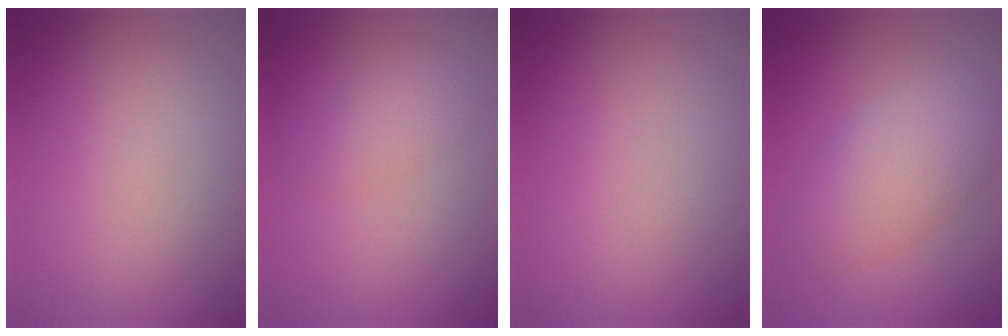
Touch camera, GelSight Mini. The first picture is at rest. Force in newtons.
{"total": 1.9, "press": 1.9, "slide": 0.1}
{"total": 0.0}
{"total": 5.6, "press": 5.5, "slide": 0.2}